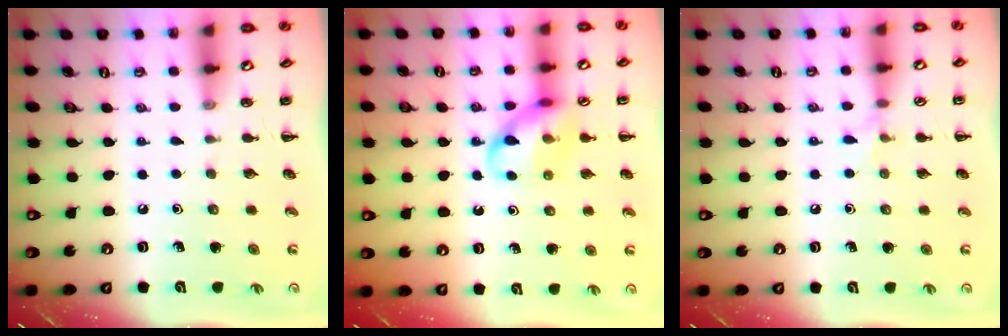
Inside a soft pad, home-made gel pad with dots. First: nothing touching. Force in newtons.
{"total": 11.5, "press": 11.3, "slide": 1.8}
{"total": 4.6, "press": 4.2, "slide": 1.7}